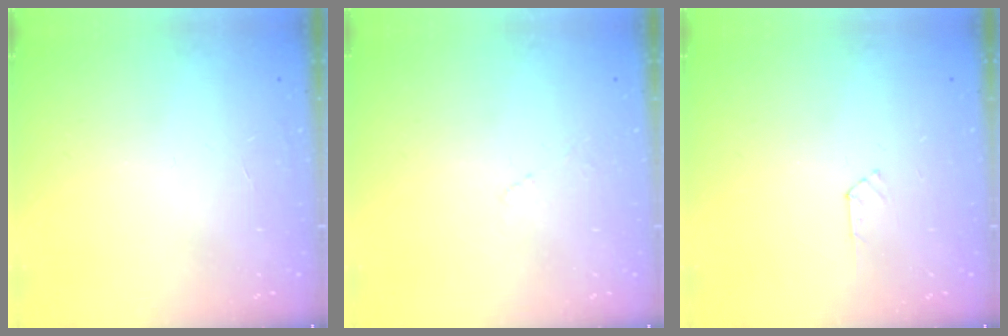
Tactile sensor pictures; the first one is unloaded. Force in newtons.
{"total": 3.1, "press": 3.1, "slide": 0.5}
{"total": 2.8, "press": 2.7, "slide": 0.5}